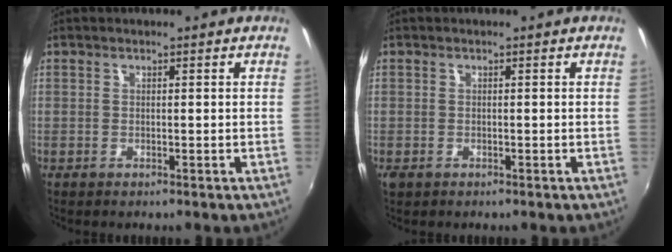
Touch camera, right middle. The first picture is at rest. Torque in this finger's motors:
{"motor_torque": [0.10, -0.08, 0.01, 0.02]}